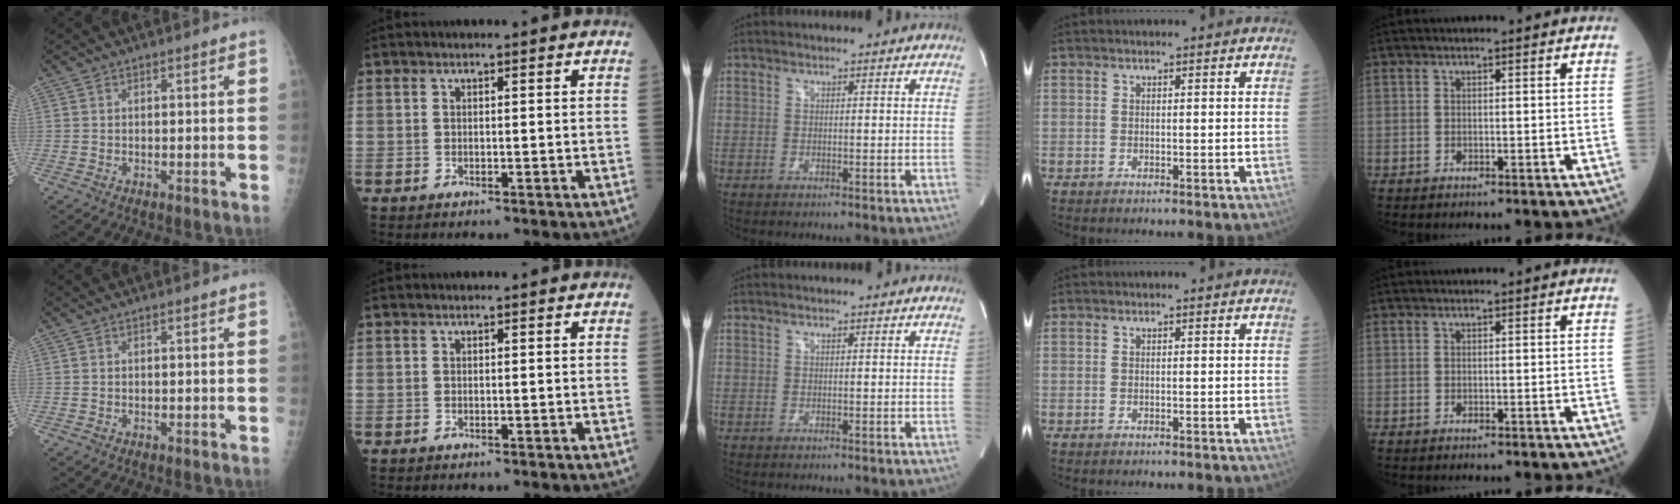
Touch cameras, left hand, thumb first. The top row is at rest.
{}